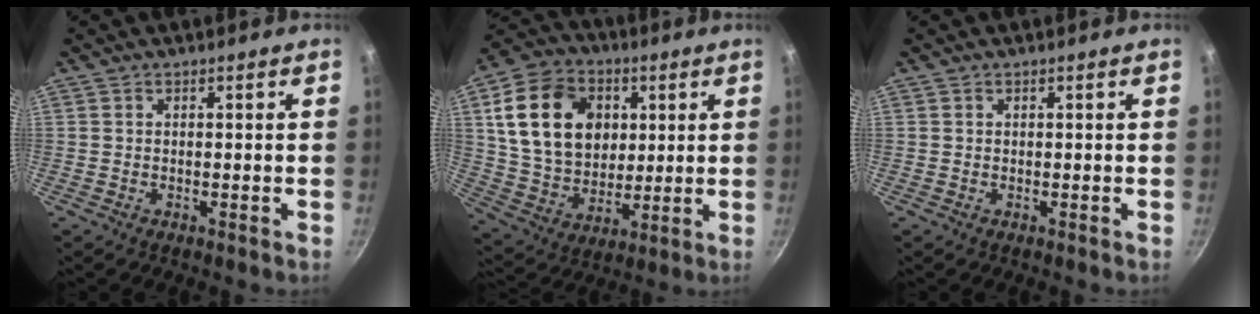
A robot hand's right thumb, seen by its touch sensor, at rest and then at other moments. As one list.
[{"total": 20.5, "force": [5.0, 15.4, 12.6], "torque": [-0.200, -0.004, 0.093]}, {"total": 0.0}]